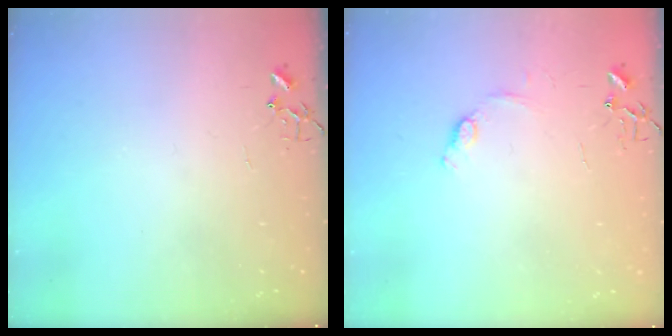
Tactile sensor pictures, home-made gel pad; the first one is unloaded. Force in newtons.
{"total": 7.3, "press": 7.3, "slide": 0.7}